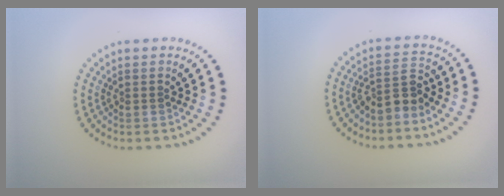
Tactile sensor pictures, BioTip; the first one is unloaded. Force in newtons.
{"total": 2.7, "press": 2.2, "slide": 1.6}